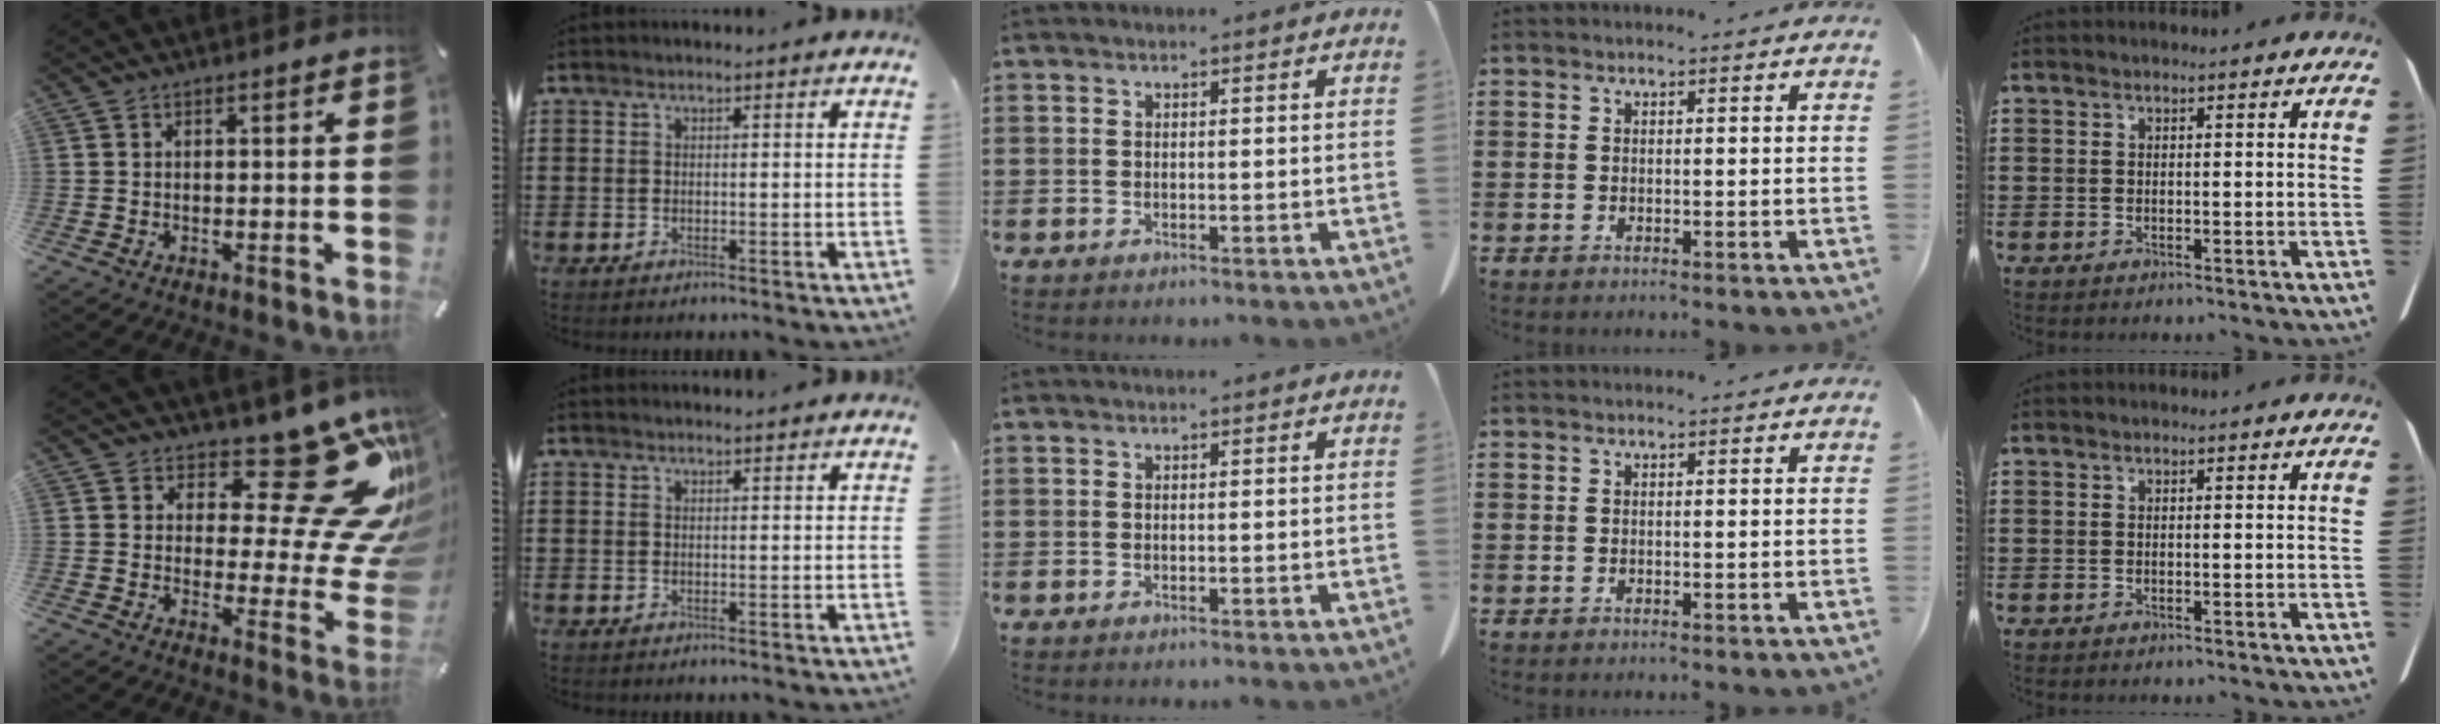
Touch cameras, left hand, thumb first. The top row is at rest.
{"thumb": {"total": 20.1, "force": [12.2, 7.5, 14.2], "torque": [-0.168, -0.103, 0.196]}, "index": {"total": 0.6, "force": [0.6, 0.1, 0.1], "torque": [-0.004, -0.001, 0.013]}}